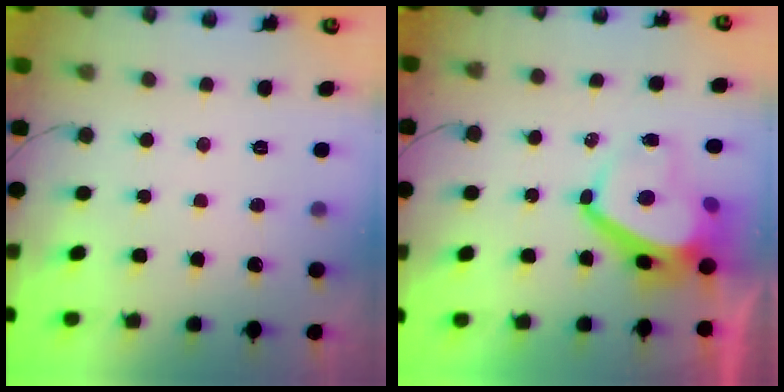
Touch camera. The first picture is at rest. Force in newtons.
{"total": 7.2, "press": 7.2, "slide": 1.1}